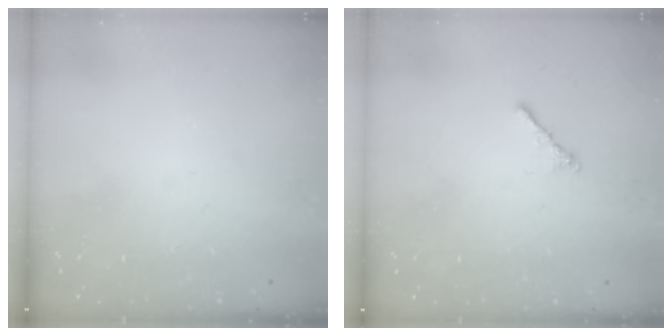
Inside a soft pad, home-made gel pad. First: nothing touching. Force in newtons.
{"total": 1.8, "press": 1.7, "slide": 0.6}